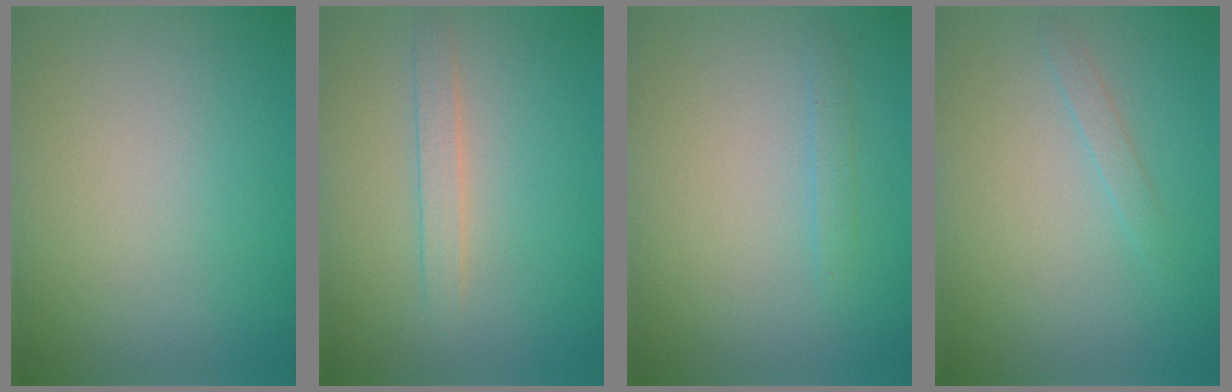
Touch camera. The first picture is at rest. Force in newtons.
{"total": 1.6, "press": 1.6, "slide": 0.0}
{"total": 0.9, "press": 0.9, "slide": 0.1}
{"total": 0.9, "press": 0.9, "slide": 0.1}